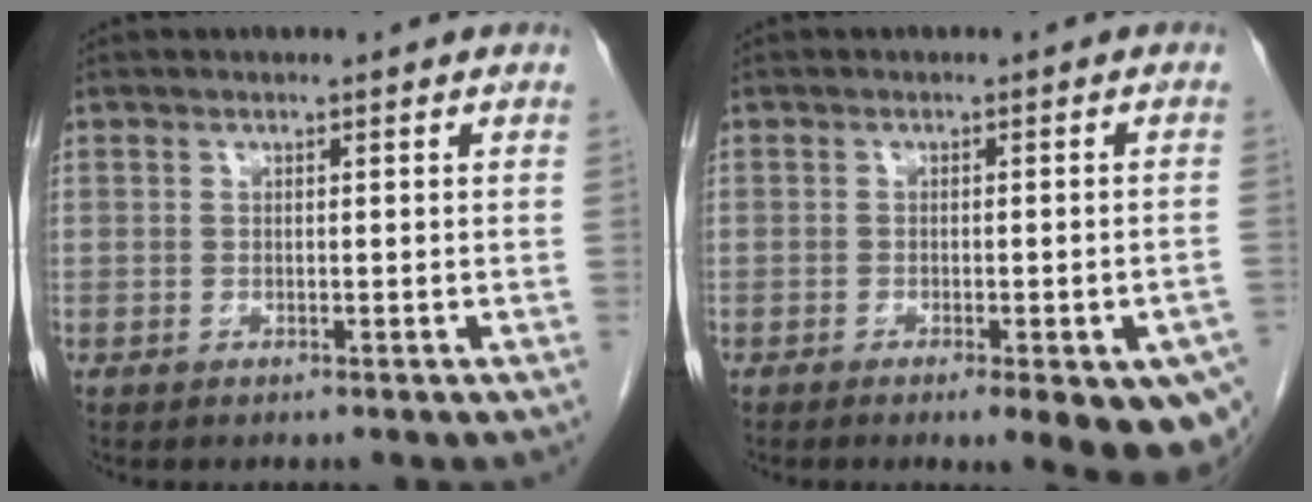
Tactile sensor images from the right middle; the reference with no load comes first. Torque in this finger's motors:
{"motor_torque": [1.11, -1.03, 0.19, 0.07]}